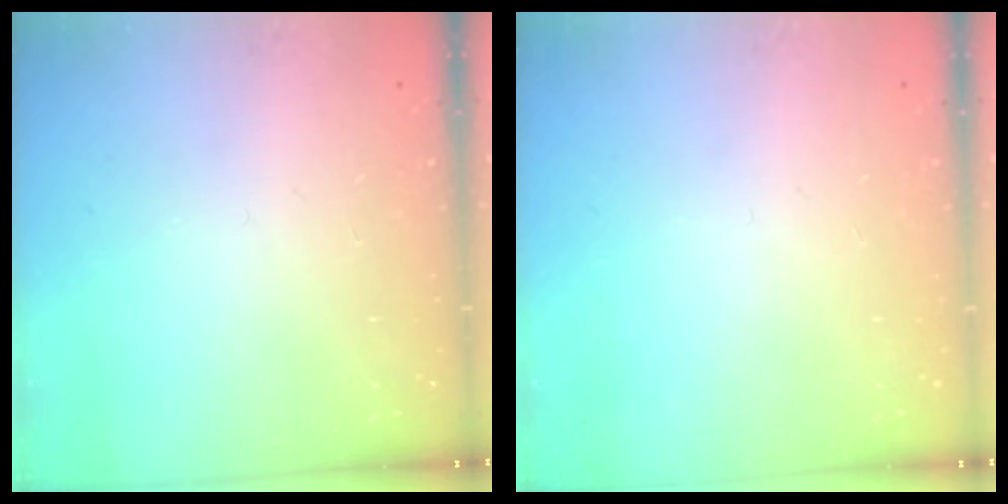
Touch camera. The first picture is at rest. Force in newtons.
{"total": 0.0}